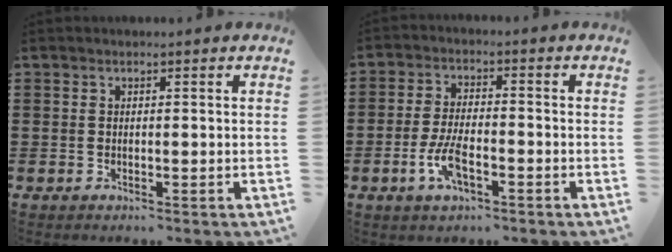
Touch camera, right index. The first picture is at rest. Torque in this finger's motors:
{"motor_torque": [2.14, 0.00, 0.14, 0.07]}